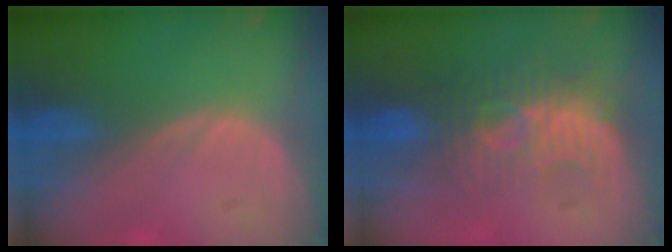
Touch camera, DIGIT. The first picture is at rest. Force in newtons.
{"total": 8.6, "press": 8.1, "slide": 2.9}